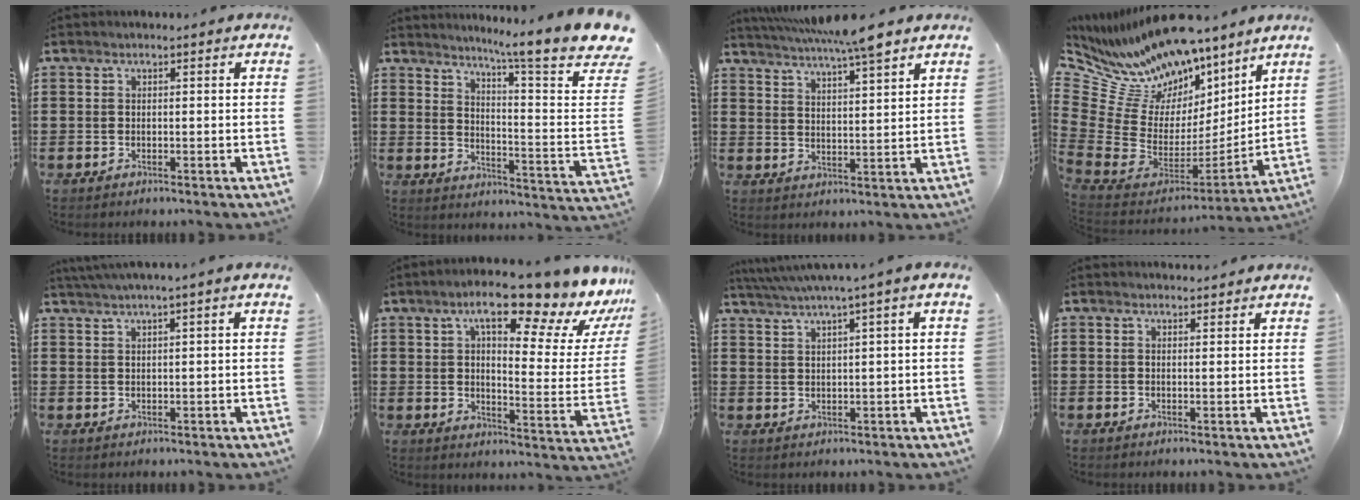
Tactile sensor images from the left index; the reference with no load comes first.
{"total": 9.3, "force": [7.6, -0.5, 5.4], "torque": [-0.109, -0.060, 0.121]}
{"total": 6.6, "force": [5.8, -0.3, 3.2], "torque": [-0.078, -0.019, 0.103]}
{"total": 12.8, "force": [11.5, 4.6, 3.0], "torque": [-0.130, -0.099, 0.210]}
{"total": 1.8, "force": [1.2, -0.5, 1.3], "torque": [-0.025, -0.002, 0.022]}
{"total": 13.0, "force": [9.3, 2.3, 8.8], "torque": [-0.138, -0.067, 0.143]}
{"total": 3.1, "force": [1.9, -0.5, 2.4], "torque": [-0.051, -0.004, 0.030]}
{"total": 1.4, "force": [1.3, 0.1, 0.2], "torque": [-0.007, 0.000, 0.026]}